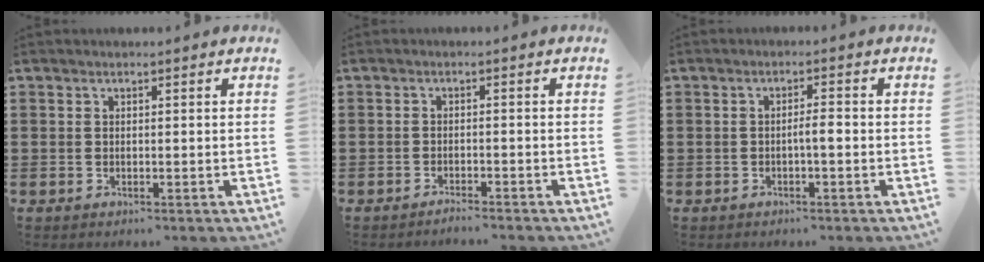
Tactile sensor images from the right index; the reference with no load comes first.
{"total": 1.5, "force": [-1.5, -0.1, 0.3], "torque": [-0.008, 0.002, -0.029]}
{"total": 2.1, "force": [-0.7, 0.3, 2.0], "torque": [-0.037, 0.001, -0.013]}